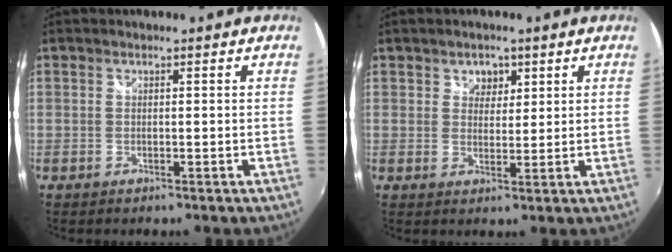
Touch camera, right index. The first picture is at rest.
{"total": 3.3, "force": [1.6, 2.7, 0.9], "torque": [-0.006, 0.005, 0.028]}